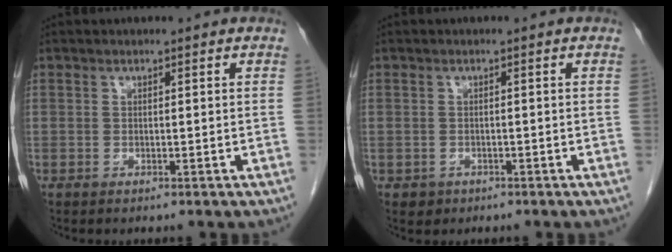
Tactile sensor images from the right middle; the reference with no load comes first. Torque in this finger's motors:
{"motor_torque": [0.19, 0.16, -0.03, -0.01]}